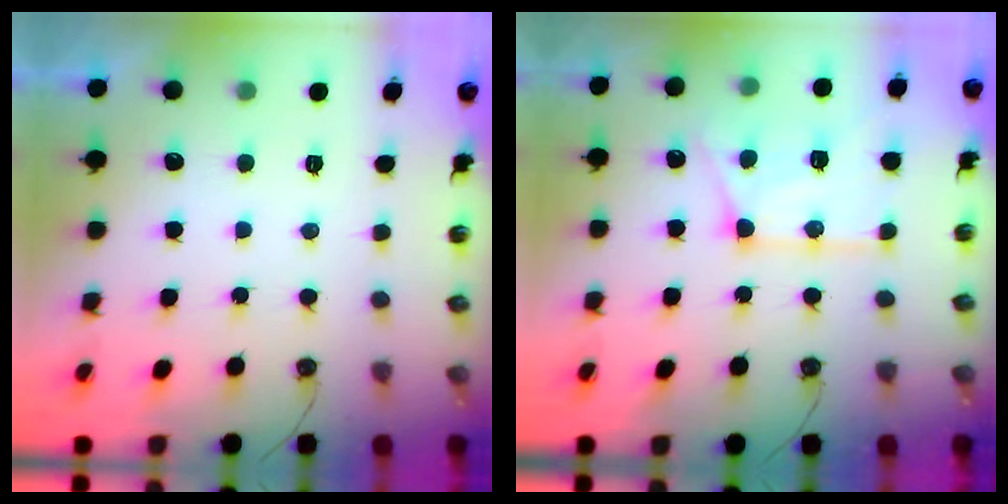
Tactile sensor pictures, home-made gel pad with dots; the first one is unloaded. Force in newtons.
{"total": 15.1, "press": 15.0, "slide": 1.6}